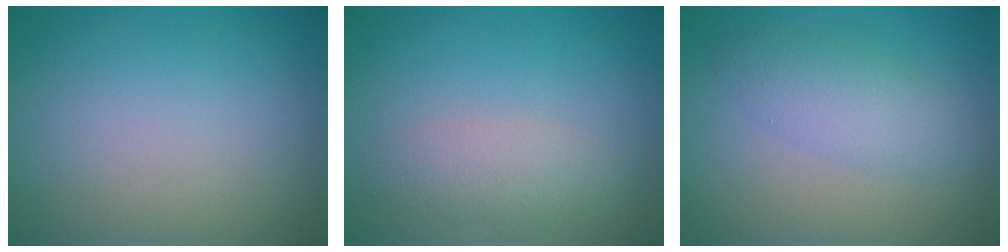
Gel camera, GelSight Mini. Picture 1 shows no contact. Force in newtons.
{"total": 2.3, "press": 2.3, "slide": 0.2}
{"total": 2.9, "press": 2.9, "slide": 0.1}